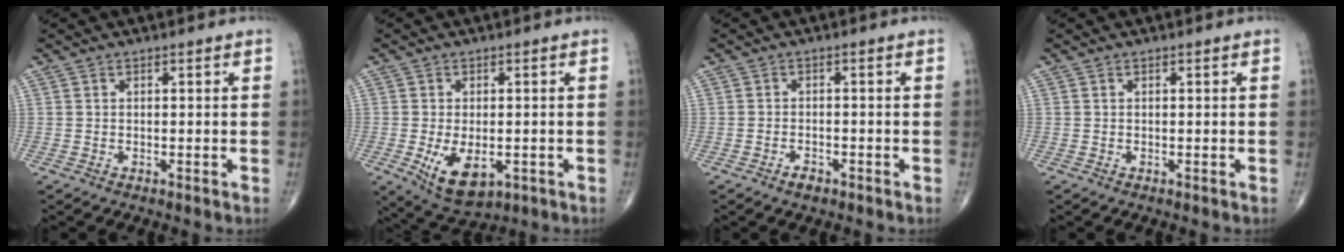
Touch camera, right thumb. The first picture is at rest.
{"total": 8.5, "force": [-2.2, 4.8, 6.7], "torque": [-0.103, -0.009, -0.022]}
{"total": 1.9, "force": [-1.3, 1.0, 0.9], "torque": [-0.014, 0.007, -0.022]}
{"total": 0.0}